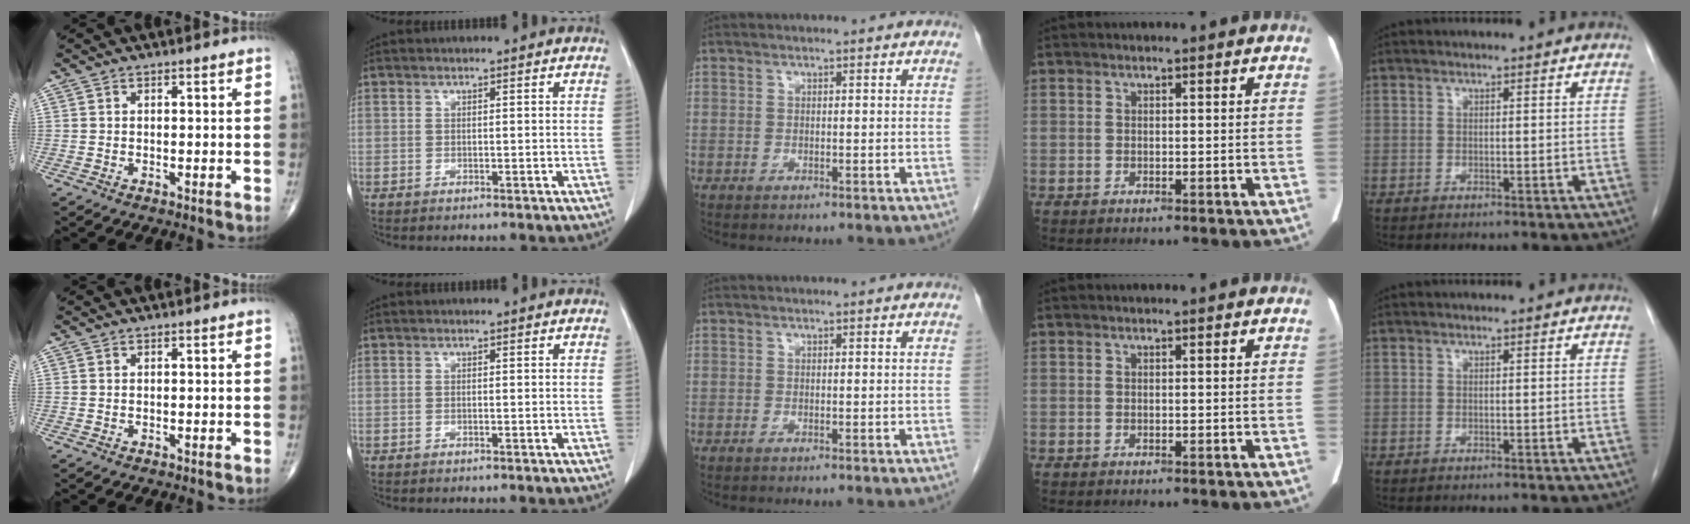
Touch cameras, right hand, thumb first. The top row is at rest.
{}